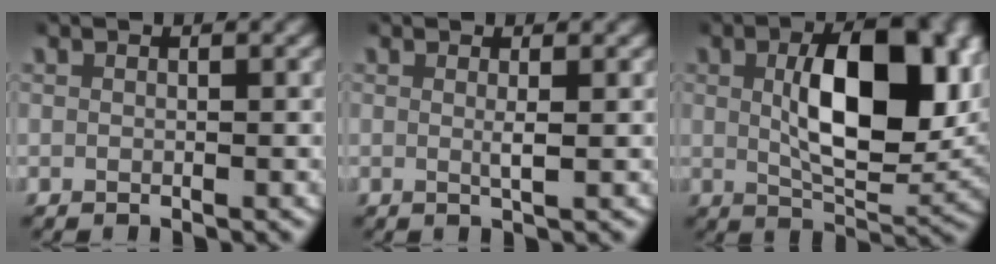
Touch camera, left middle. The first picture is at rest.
{"total": 1.1, "force": [0.4, -0.2, 1.0], "torque": [-0.022, -0.006, 0.008]}
{"total": 10.5, "force": [1.9, 4.8, 9.2], "torque": [-0.139, -0.006, 0.031]}